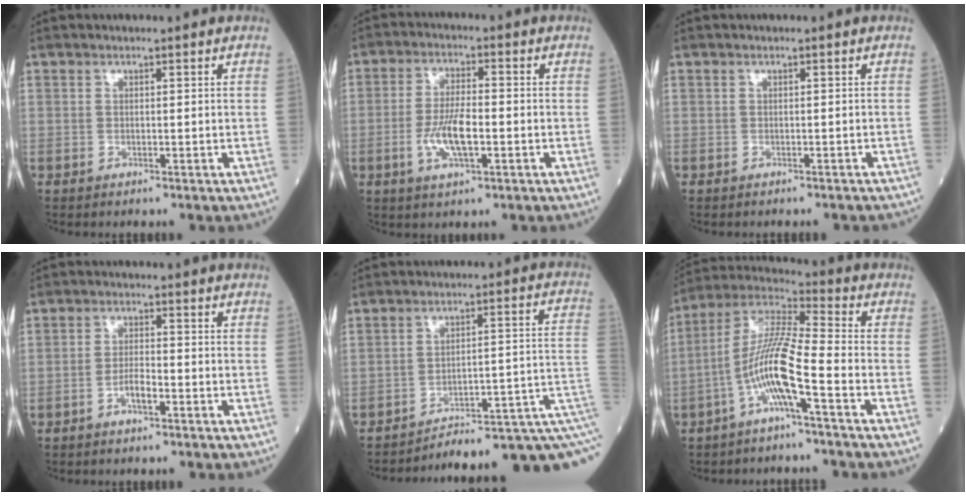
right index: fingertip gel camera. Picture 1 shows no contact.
{"total": 7.1, "force": [-1.8, 1.9, 6.6], "torque": [-0.132, 0.002, -0.032]}
{"total": 4.4, "force": [-4.0, 1.2, 1.4], "torque": [-0.022, -0.008, -0.040]}
{"total": 3.0, "force": [-1.6, 0.9, 2.4], "torque": [-0.046, 0.003, -0.030]}
{"total": 14.6, "force": [-10.4, -0.2, 10.2], "torque": [-0.078, 0.063, -0.136]}
{"total": 11.1, "force": [-4.0, 0.5, 10.3], "torque": [-0.212, 0.013, -0.086]}